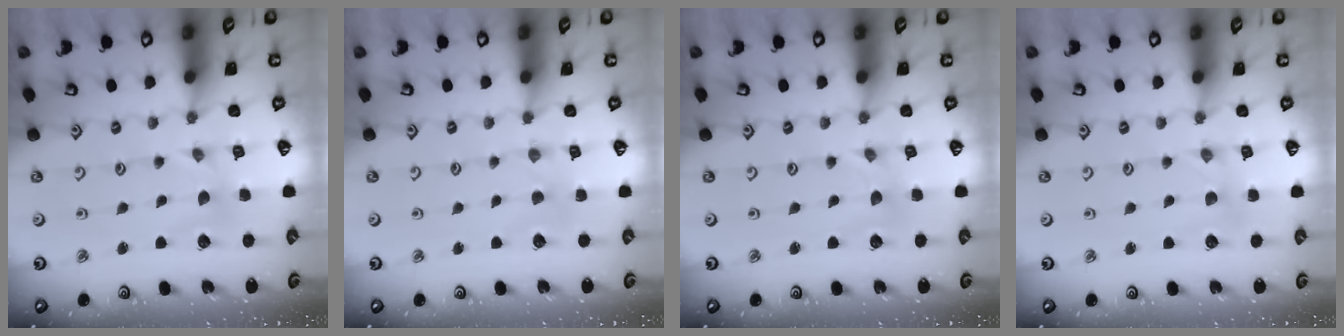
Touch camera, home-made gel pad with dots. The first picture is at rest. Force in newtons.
{"total": 1.5, "press": 1.5, "slide": 0.3}
{"total": 0.0}
{"total": 0.5, "press": 0.5, "slide": 0.1}